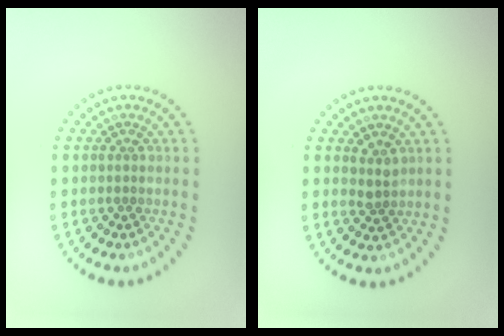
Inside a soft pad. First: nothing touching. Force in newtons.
{"total": 1.6, "press": 1.3, "slide": 0.9}